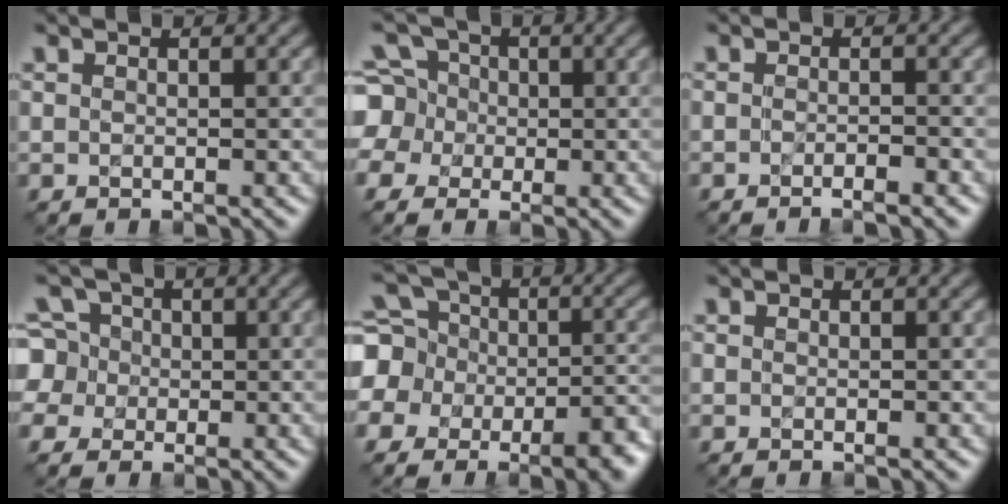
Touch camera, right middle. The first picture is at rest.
{"total": 8.5, "force": [0.7, 7.9, 3.1], "torque": [-0.086, 0.026, -0.017]}
{"total": 1.4, "force": [-1.1, 0.1, 0.8], "torque": [-0.014, -0.002, -0.024]}
{"total": 6.4, "force": [0.3, 6.0, 2.0], "torque": [-0.054, 0.035, -0.019]}
{"total": 14.7, "force": [-4.9, 12.4, 6.0], "torque": [-0.130, -0.016, -0.110]}
{"total": 0.0}